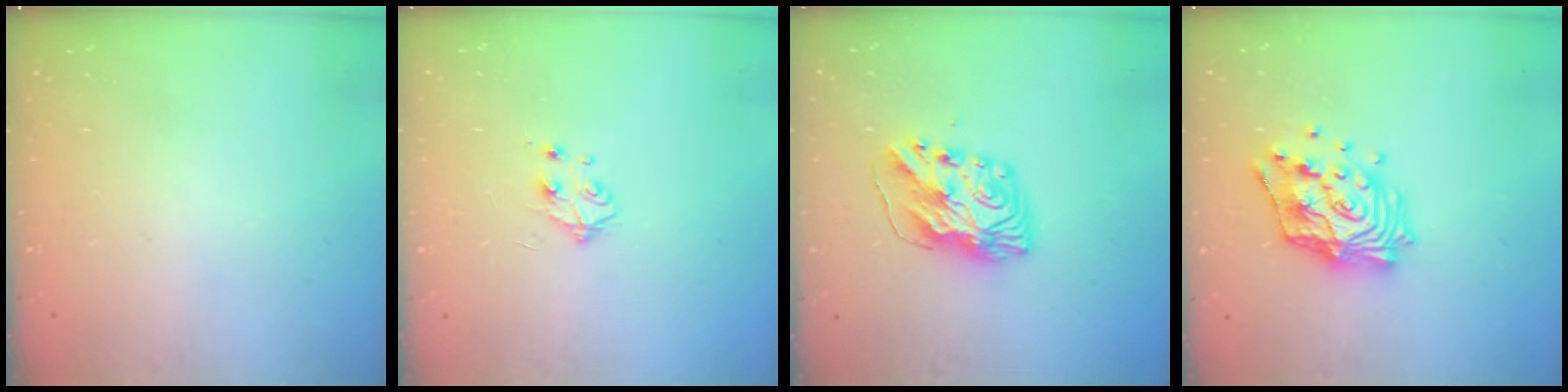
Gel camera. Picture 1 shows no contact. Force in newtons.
{"total": 4.9, "press": 4.9, "slide": 0.7}
{"total": 10.9, "press": 10.9, "slide": 0.5}
{"total": 16.3, "press": 16.3, "slide": 1.3}